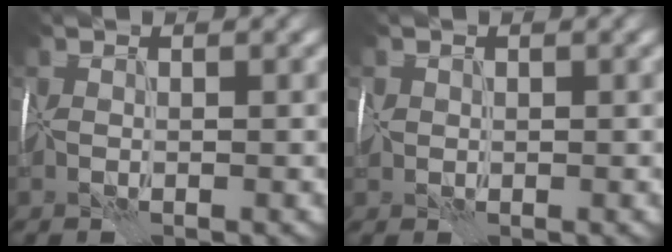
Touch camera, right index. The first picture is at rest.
{"total": 0.9, "force": [-0.1, 0.9, 0.2], "torque": [-0.008, 0.003, -0.004]}